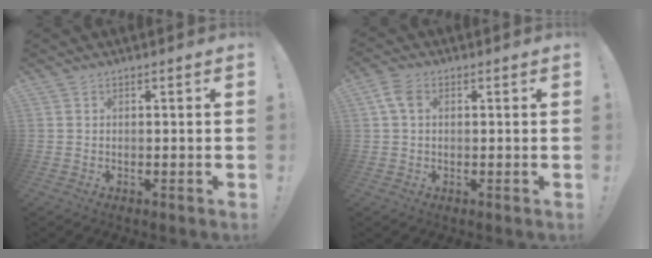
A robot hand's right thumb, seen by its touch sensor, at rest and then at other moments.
{"total": 4.6, "force": [1.2, 3.0, 3.3], "torque": [-0.072, 0.008, 0.024]}